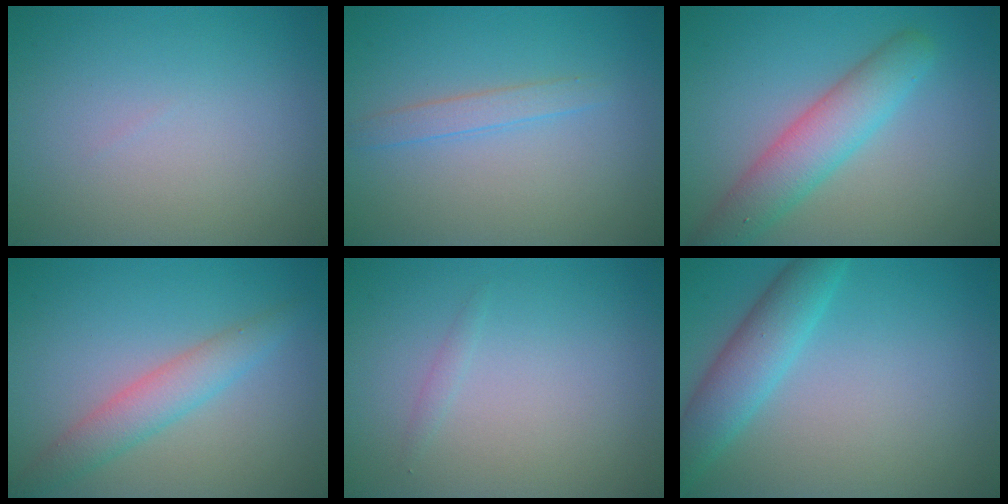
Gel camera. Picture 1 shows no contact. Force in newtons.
{"total": 1.5, "press": 1.5, "slide": 0.0}
{"total": 4.9, "press": 4.9, "slide": 0.1}
{"total": 3.2, "press": 3.2, "slide": 0.1}
{"total": 0.5, "press": 0.5, "slide": 0.1}
{"total": 4.3, "press": 4.3, "slide": 0.3}